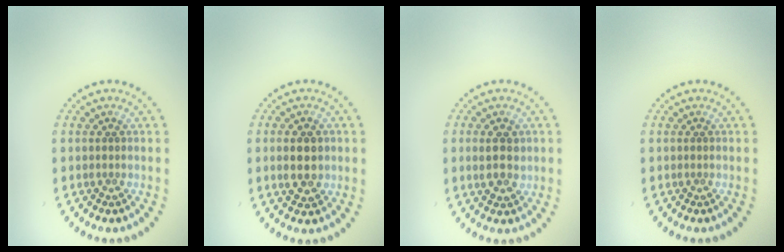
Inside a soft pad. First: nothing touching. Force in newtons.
{"total": 3.1, "press": 3.1, "slide": 0.3}
{"total": 3.0, "press": 2.9, "slide": 0.6}
{"total": 0.0}